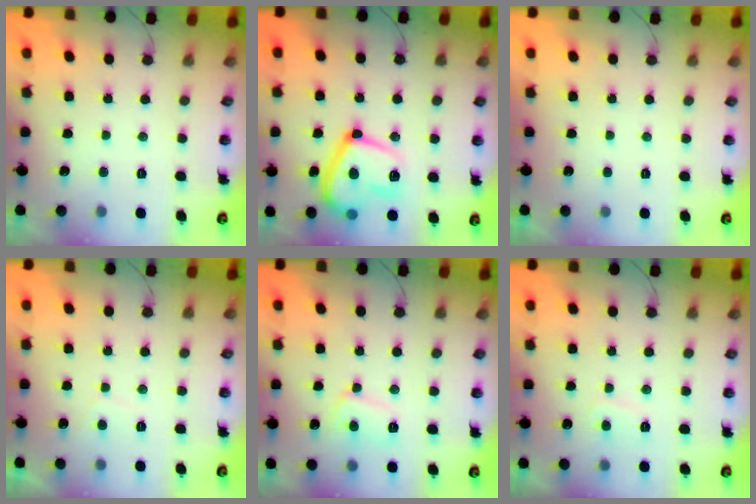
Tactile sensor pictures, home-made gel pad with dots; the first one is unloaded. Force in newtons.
{"total": 16.8, "press": 16.7, "slide": 1.7}
{"total": 2.2, "press": 2.2, "slide": 0.3}
{"total": 1.1, "press": 0.9, "slide": 0.6}
{"total": 7.6, "press": 7.6, "slide": 0.6}
{"total": 2.8, "press": 2.7, "slide": 0.6}